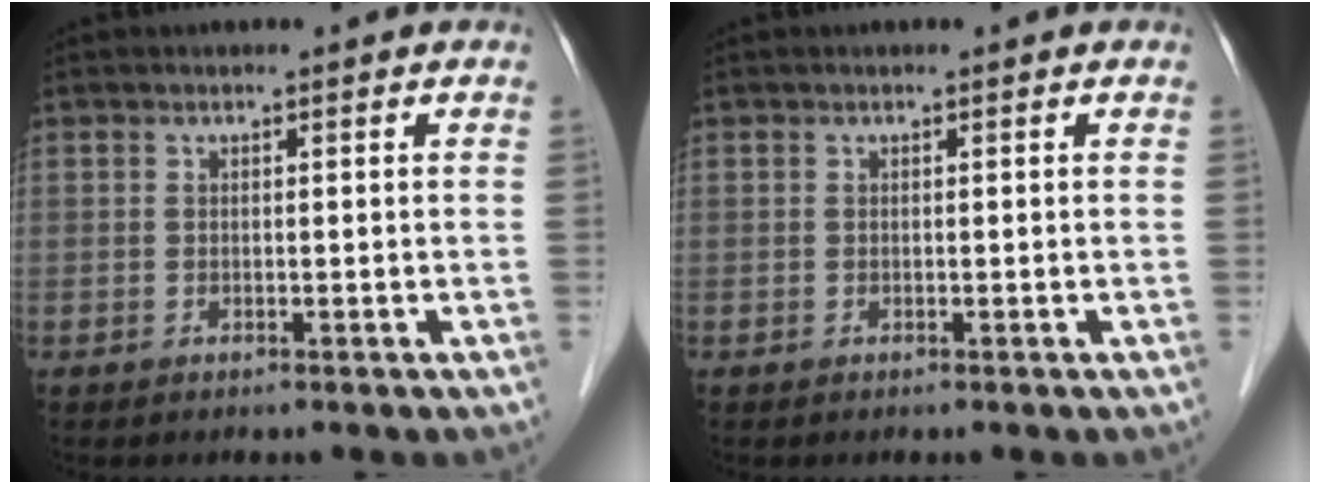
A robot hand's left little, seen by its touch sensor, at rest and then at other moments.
{"total": 0.0}